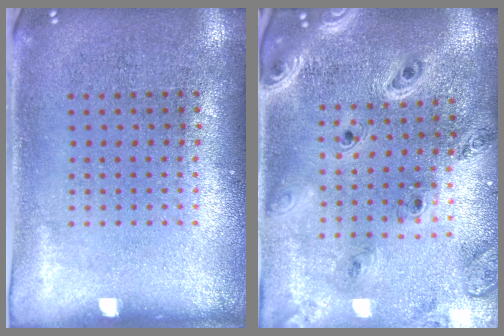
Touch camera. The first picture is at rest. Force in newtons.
{"total": 2.0, "press": 1.9, "slide": 0.6}